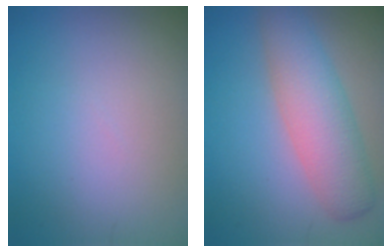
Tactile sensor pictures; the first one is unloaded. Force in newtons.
{"total": 5.5, "press": 5.5, "slide": 0.1}